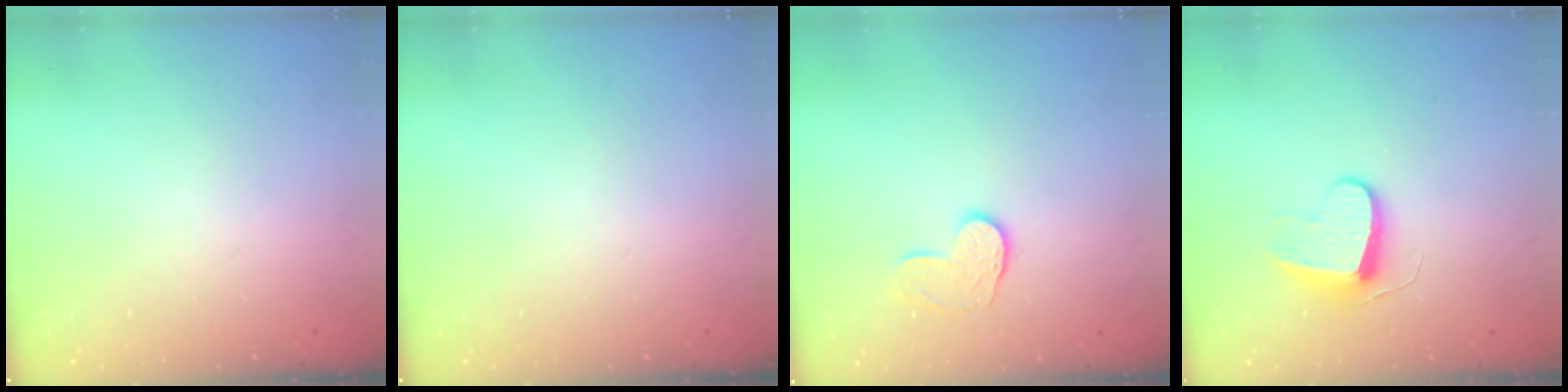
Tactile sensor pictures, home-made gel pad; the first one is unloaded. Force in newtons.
{"total": 0.0}
{"total": 8.8, "press": 8.8, "slide": 0.7}
{"total": 9.4, "press": 9.4, "slide": 0.9}